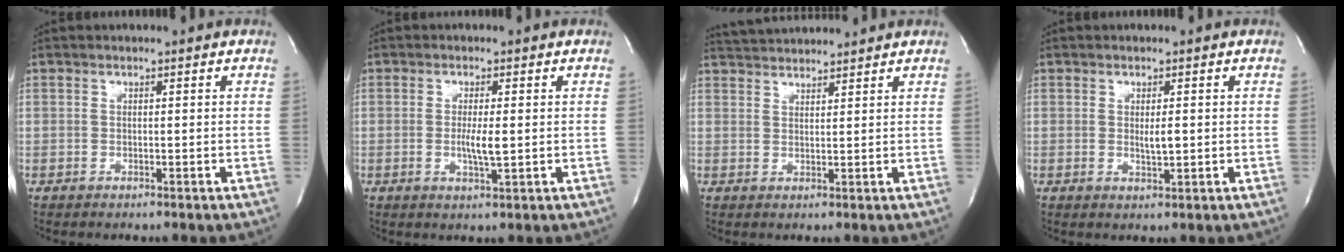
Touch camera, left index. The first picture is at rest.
{"total": 3.2, "force": [-0.2, 0.3, 3.1], "torque": [-0.063, -0.005, -0.003]}
{"total": 6.2, "force": [6.1, 0.2, 1.1], "torque": [-0.030, 0.032, 0.100]}
{"total": 1.9, "force": [0.2, 0.4, 1.8], "torque": [-0.035, -0.004, 0.005]}